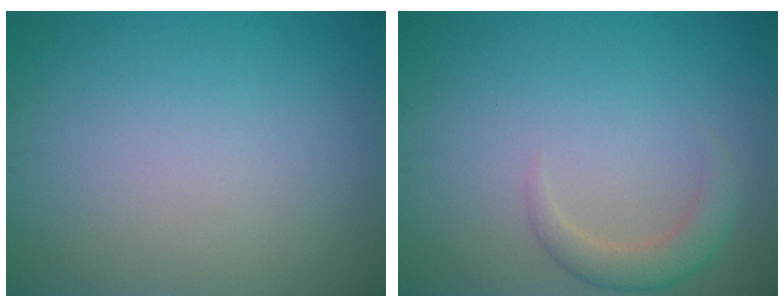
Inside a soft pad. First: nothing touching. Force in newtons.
{"total": 2.4, "press": 2.3, "slide": 0.3}